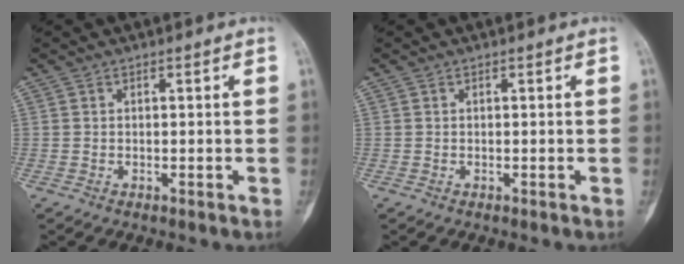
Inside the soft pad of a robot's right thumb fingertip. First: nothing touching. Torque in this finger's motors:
{"motor_torque": [0.41, 0.37, 0.01, 0.01, 0.02]}